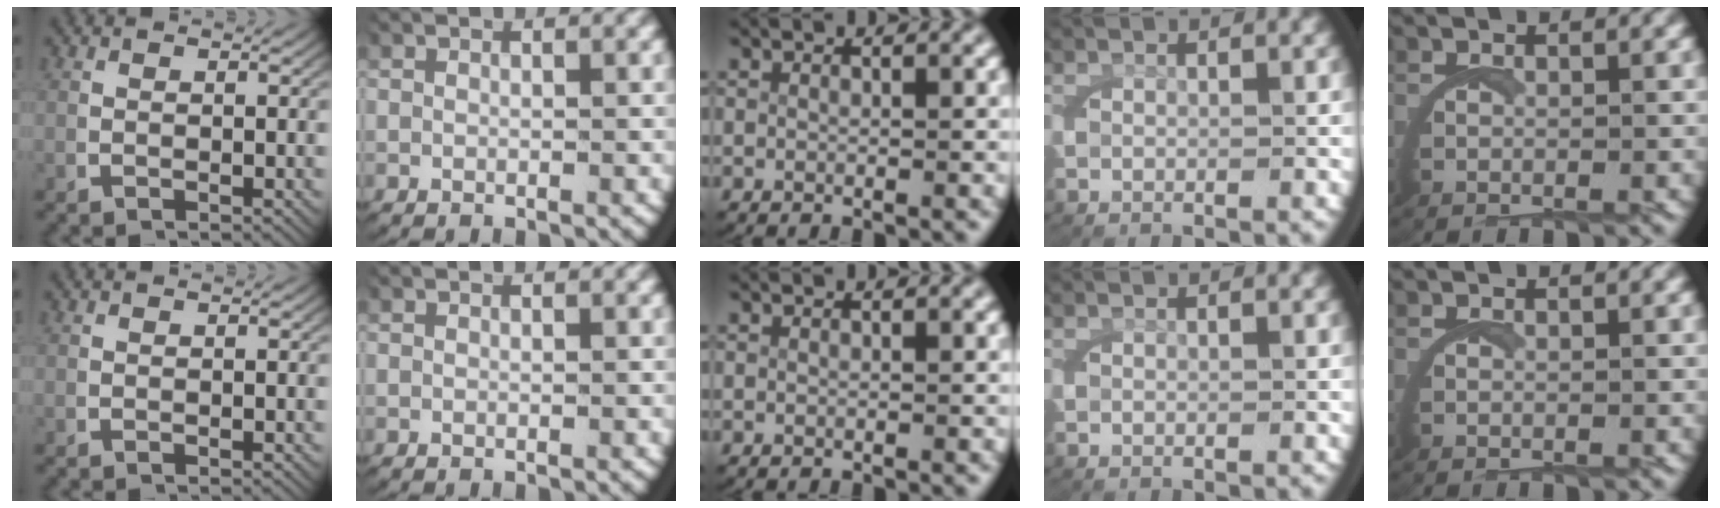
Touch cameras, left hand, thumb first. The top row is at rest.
{}